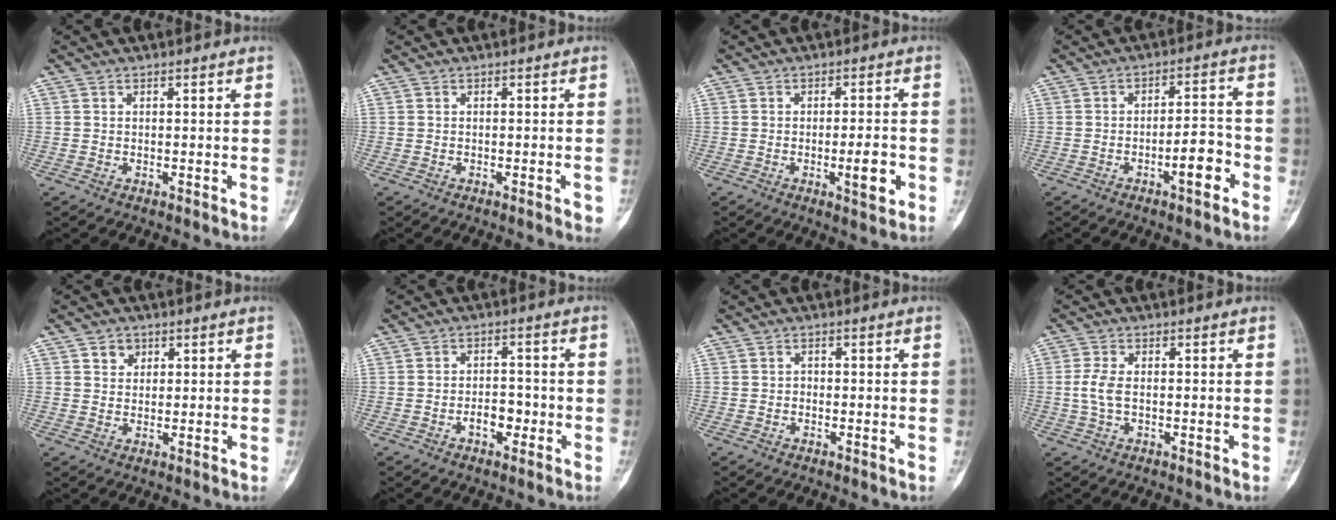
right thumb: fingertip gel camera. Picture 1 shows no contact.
{"total": 2.1, "force": [-0.9, 0.3, 1.8], "torque": [-0.026, 0.003, -0.009]}
{"total": 5.6, "force": [-1.6, 1.5, 5.2], "torque": [-0.076, 0.001, -0.019]}
{"total": 6.9, "force": [-3.0, 2.1, 5.8], "torque": [-0.084, 0.026, -0.045]}
{"total": 2.8, "force": [1.4, 2.3, 0.8], "torque": [0.002, -0.006, 0.020]}
{"total": 4.0, "force": [-1.6, 2.3, 2.8], "torque": [-0.031, 0.017, -0.025]}
{"total": 0.6, "force": [-0.3, 0.5, 0.3], "torque": [0.002, 0.004, -0.010]}
{"total": 3.6, "force": [-0.2, 1.8, 3.2], "torque": [-0.082, 0.005, -0.005]}